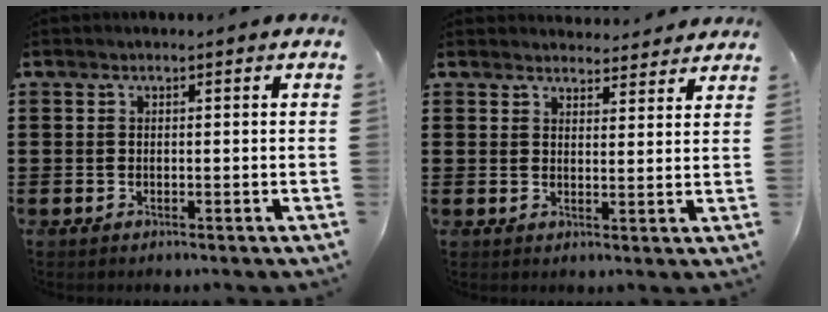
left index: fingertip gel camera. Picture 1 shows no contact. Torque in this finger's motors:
{"motor_torque": [1.08, -1.06, -0.15, -0.01]}